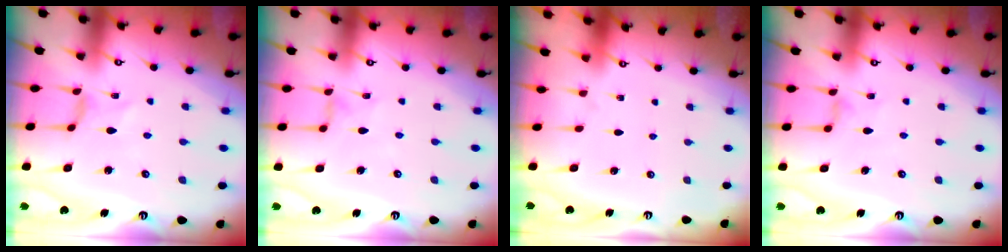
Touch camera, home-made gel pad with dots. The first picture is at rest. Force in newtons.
{"total": 0.8, "press": 0.7, "slide": 0.3}
{"total": 0.0}
{"total": 2.3, "press": 2.3, "slide": 0.4}